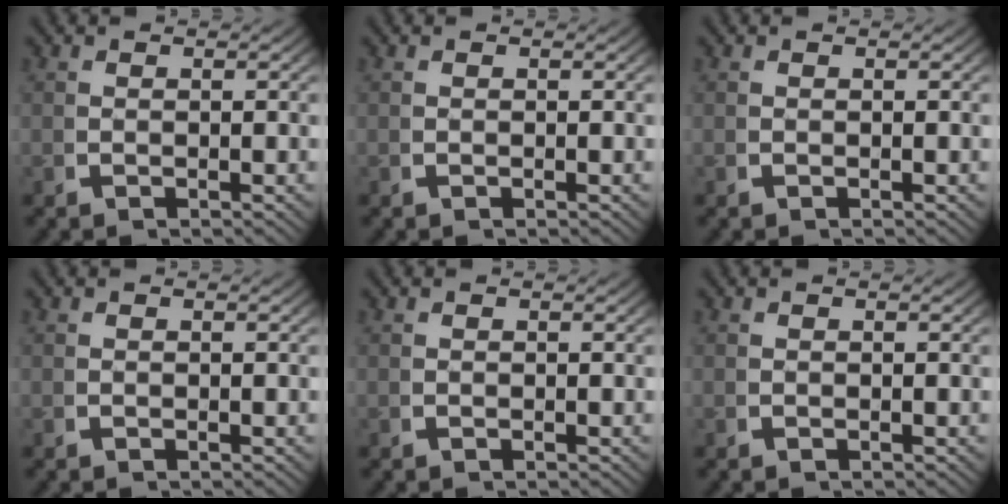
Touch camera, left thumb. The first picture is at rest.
{"total": 0.0}
{"total": 0.0}
{"total": 0.0}
{"total": 0.0}
{"total": 0.0}